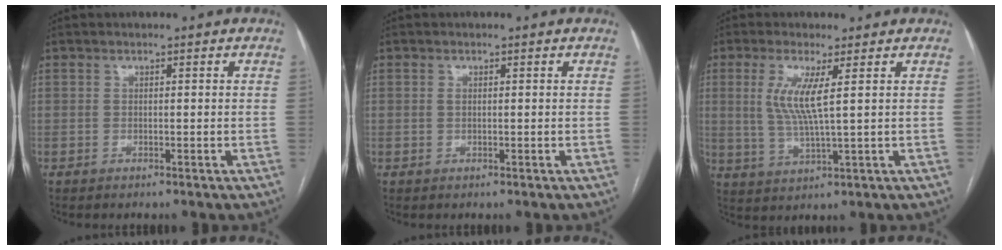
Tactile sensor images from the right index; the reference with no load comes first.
{"total": 0.5, "force": [0.1, 0.3, 0.4], "torque": [-0.010, 0.000, 0.001]}
{"total": 6.3, "force": [1.7, 0.1, 6.1], "torque": [-0.134, -0.005, 0.037]}